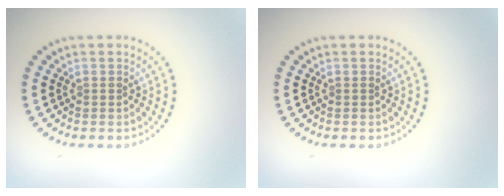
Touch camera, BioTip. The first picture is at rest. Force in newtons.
{"total": 0.0}